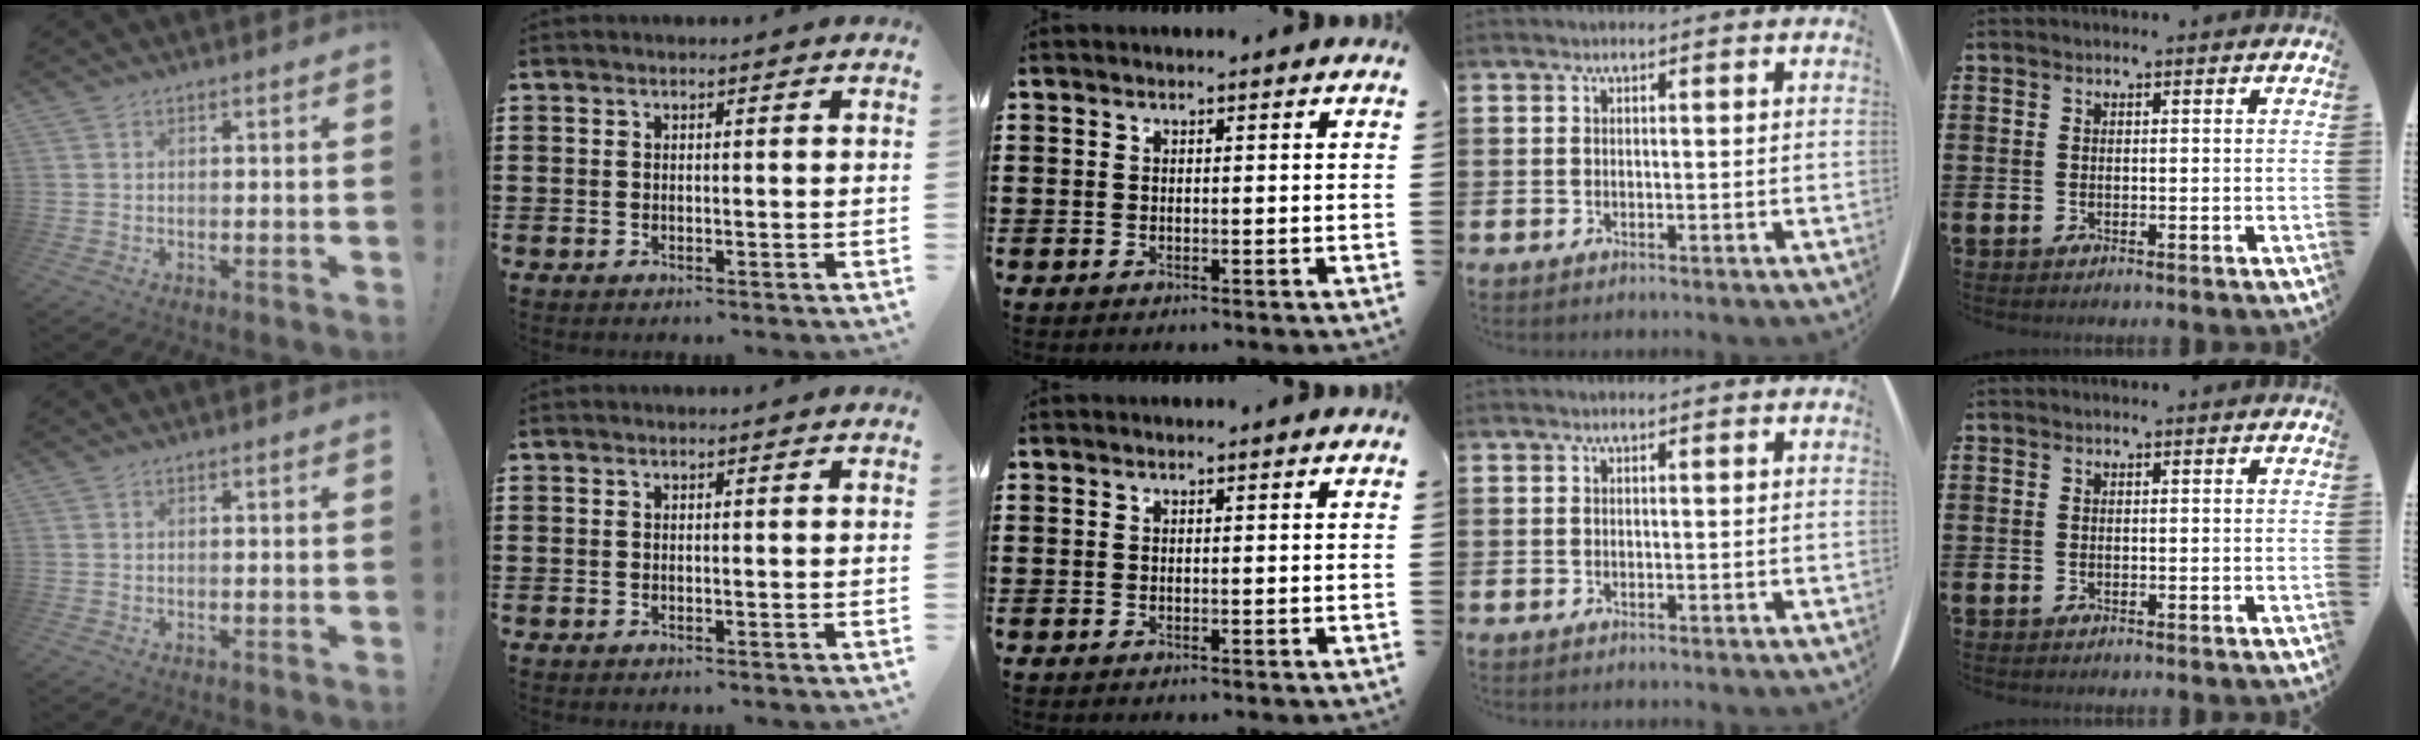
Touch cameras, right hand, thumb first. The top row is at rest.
{}